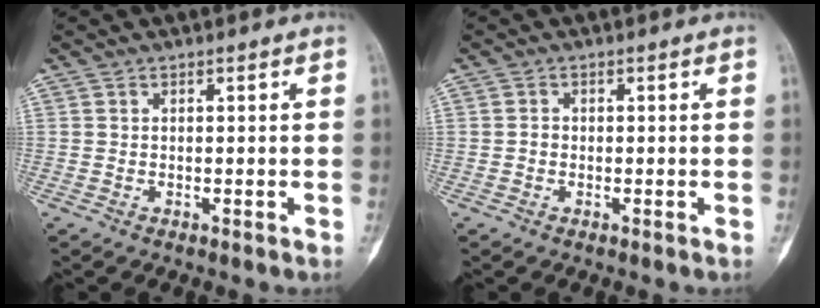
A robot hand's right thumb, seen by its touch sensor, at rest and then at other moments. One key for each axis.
{"total": 0.9, "fx": -0.3, "fy": 0.7, "fz": 0.4, "tx": 0.001, "ty": 0.003, "tz": -0.008}